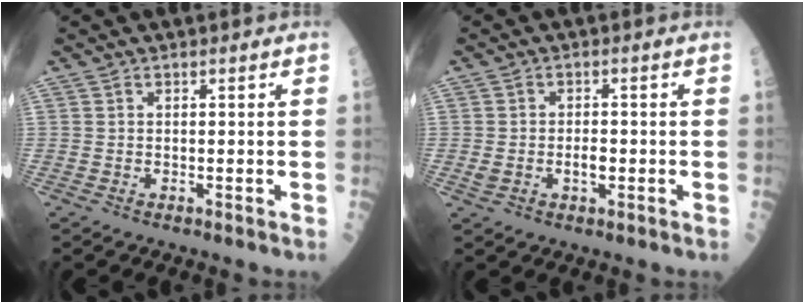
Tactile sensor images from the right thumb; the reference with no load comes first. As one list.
[{"total": 3.8, "force": [-0.6, 2.2, 3.0], "torque": [-0.049, 0.009, -0.005]}]